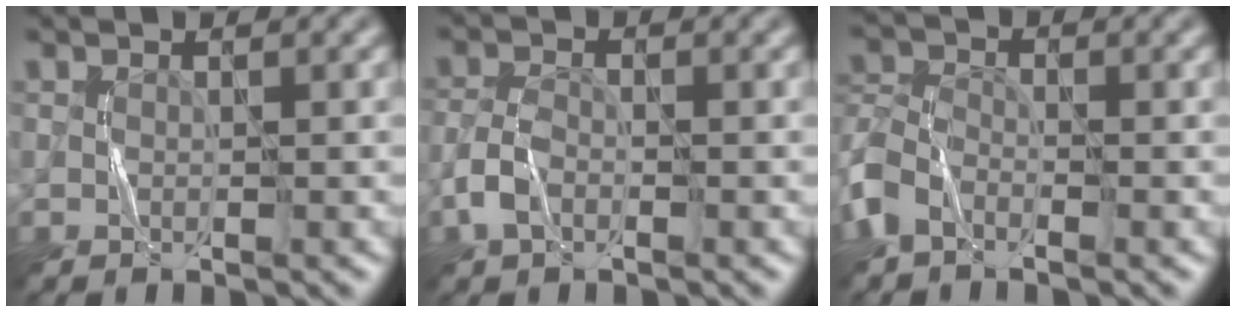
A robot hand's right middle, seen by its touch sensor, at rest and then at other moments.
{"total": 2.5, "force": [-1.3, 1.4, 1.6], "torque": [-0.034, 0.004, -0.032]}
{"total": 4.1, "force": [-2.6, 2.2, 2.3], "torque": [-0.055, 0.001, -0.070]}